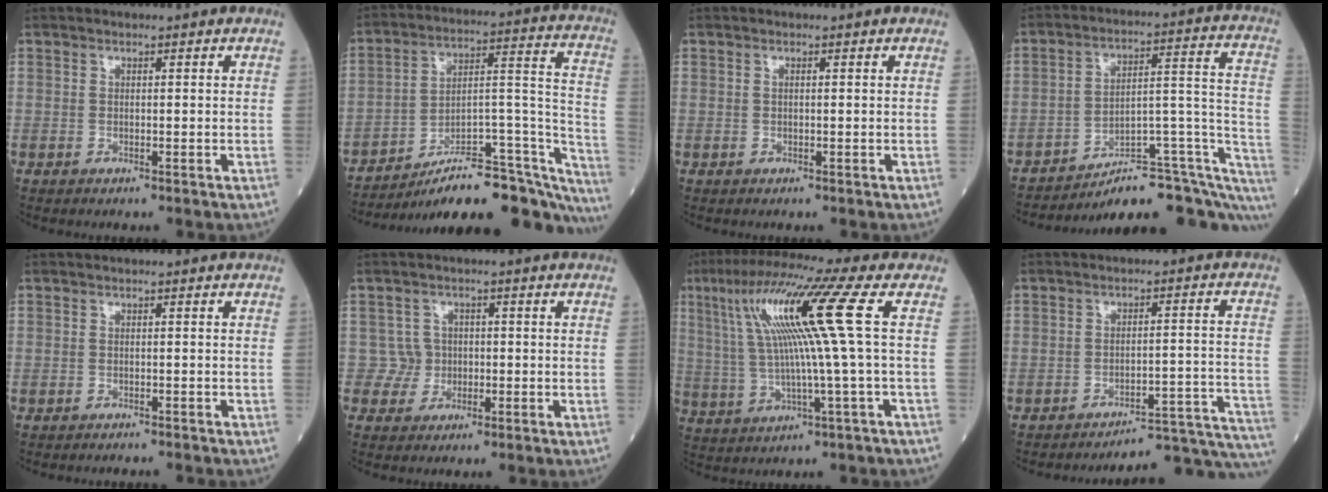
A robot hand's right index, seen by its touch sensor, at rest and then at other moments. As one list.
[{"total": 26.0, "force": [-21.8, 5.5, 13.1], "torque": [-0.106, 0.043, -0.305]}, {"total": 0.0}, {"total": 18.5, "force": [-15.3, 3.5, 9.8], "torque": [-0.055, 0.068, -0.204]}, {"total": 2.5, "force": [-2.4, 0.0, 0.7], "torque": [-0.010, -0.003, -0.028]}, {"total": 2.7, "force": [-0.3, 2.6, -0.4], "torque": [0.021, 0.011, -0.006]}, {"total": 14.0, "force": [3.8, -1.7, 13.4], "torque": [-0.251, 0.028, 0.071]}, {"total": 15.5, "force": [-15.4, -1.3, 1.2], "torque": [0.031, 0.029, -0.187]}]